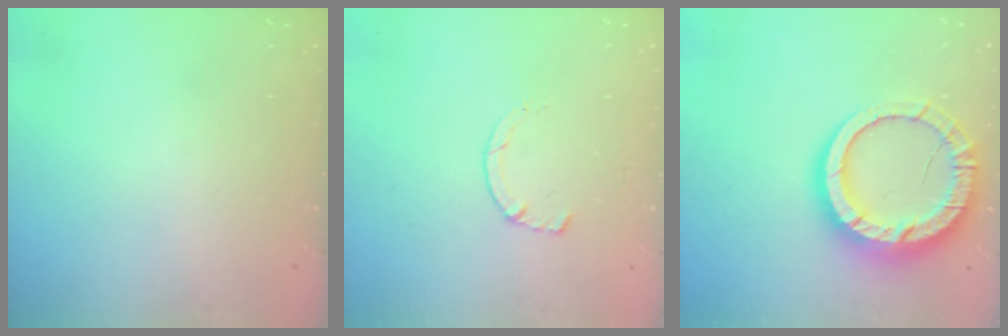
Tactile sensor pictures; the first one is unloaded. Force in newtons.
{"total": 1.4, "press": 1.4, "slide": 0.3}
{"total": 16.6, "press": 16.6, "slide": 1.6}